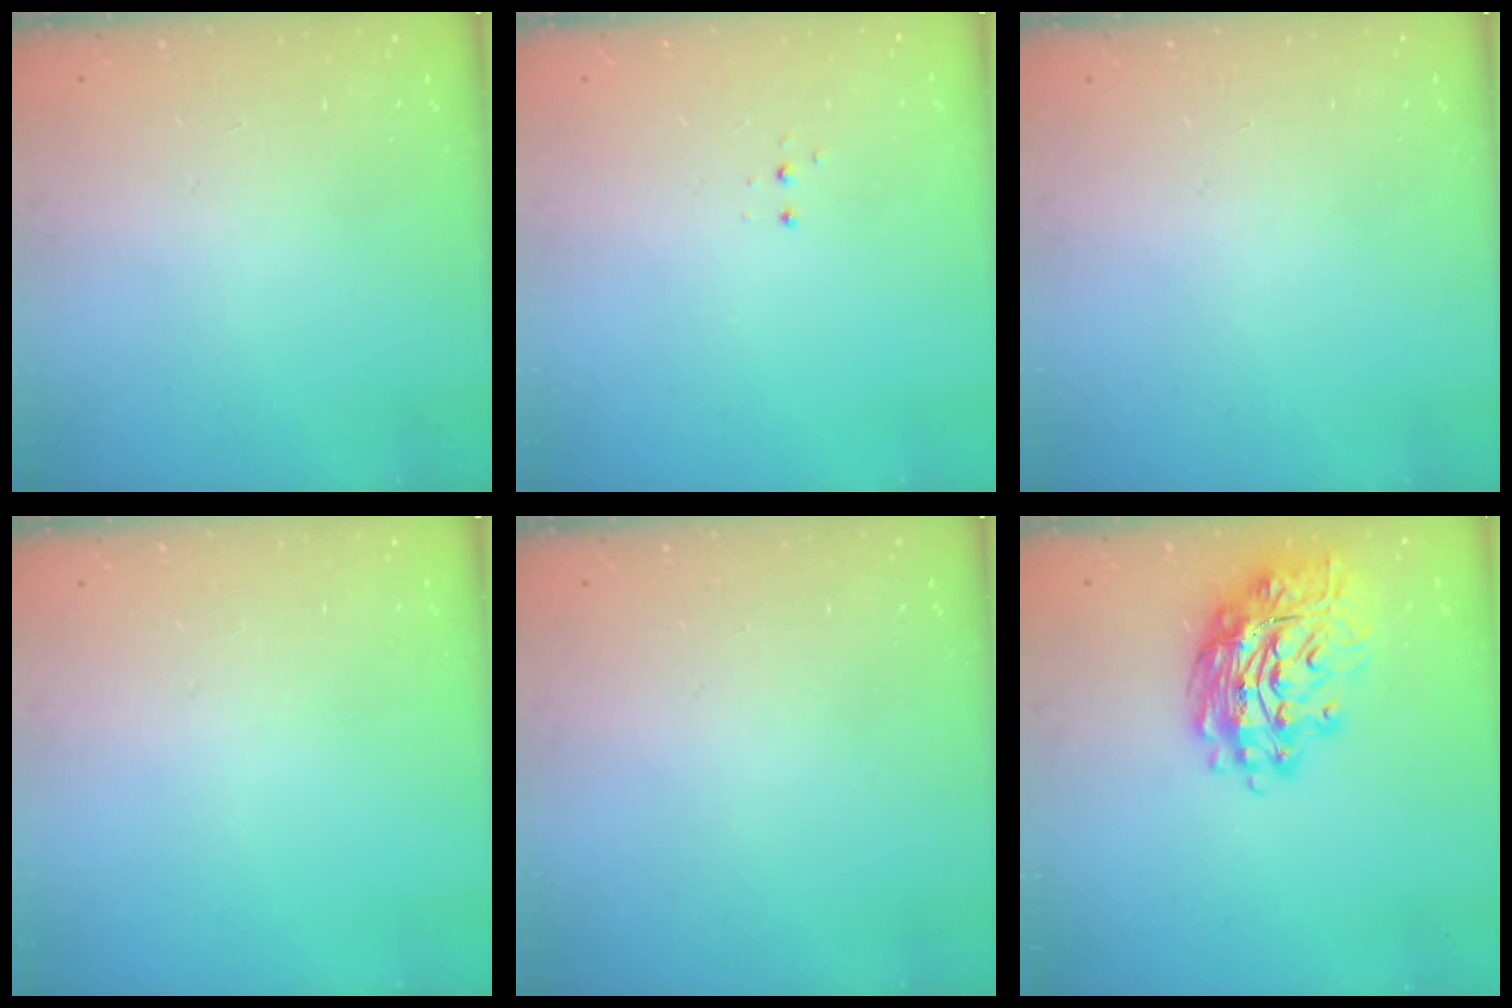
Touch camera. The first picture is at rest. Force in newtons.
{"total": 3.4, "press": 3.3, "slide": 0.7}
{"total": 0.0}
{"total": 0.0}
{"total": 0.0}
{"total": 16.8, "press": 16.7, "slide": 1.9}